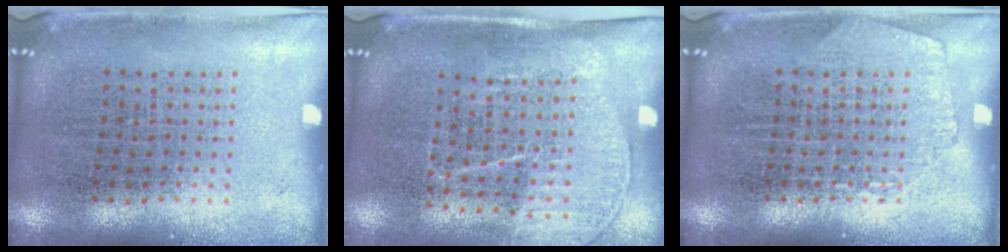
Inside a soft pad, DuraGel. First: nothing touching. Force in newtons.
{"total": 1.5, "press": 1.3, "slide": 0.8}
{"total": 1.0, "press": 1.0, "slide": 0.1}